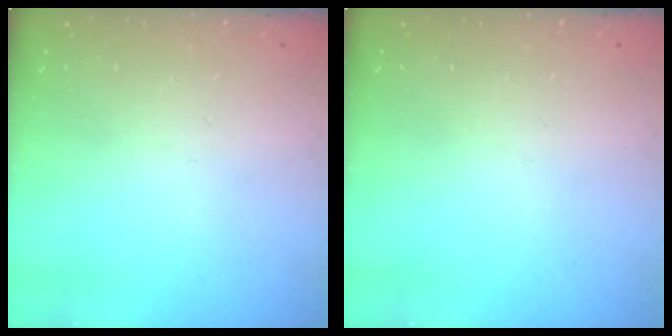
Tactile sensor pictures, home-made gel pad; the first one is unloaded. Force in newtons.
{"total": 0.0}